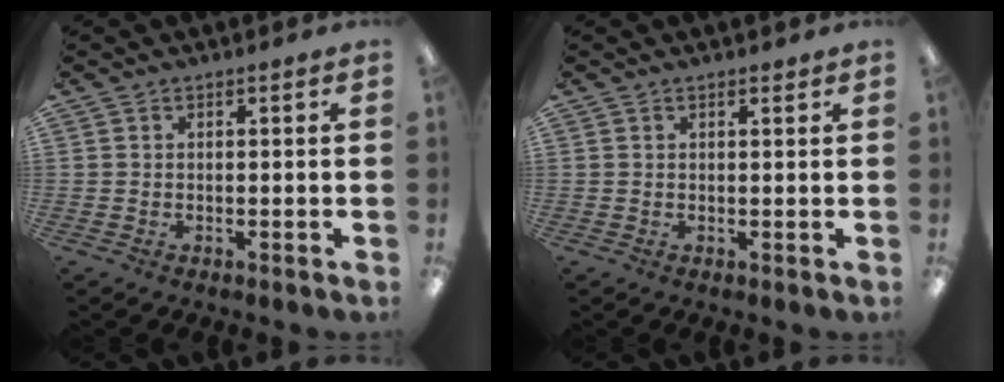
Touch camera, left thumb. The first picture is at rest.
{"total": 0.8, "force": [0.7, 0.2, 0.4], "torque": [-0.008, 0.000, 0.014]}